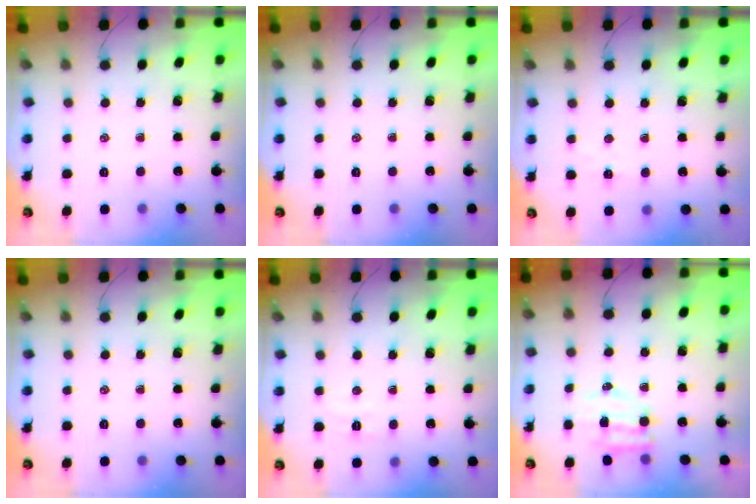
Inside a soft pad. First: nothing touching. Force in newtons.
{"total": 0.0}
{"total": 2.6, "press": 2.4, "slide": 0.8}
{"total": 0.0}
{"total": 3.3, "press": 3.2, "slide": 0.8}
{"total": 5.1, "press": 5.0, "slide": 0.8}